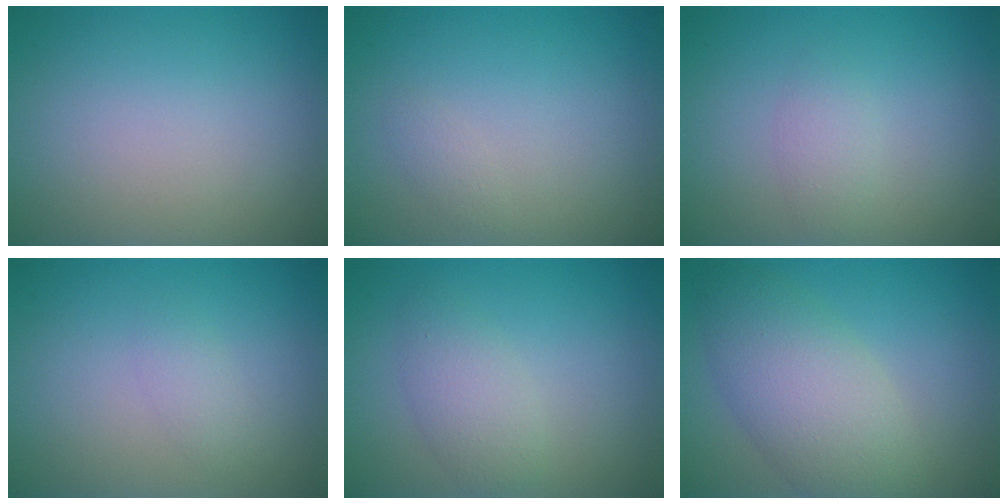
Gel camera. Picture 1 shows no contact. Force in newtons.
{"total": 0.7, "press": 0.7, "slide": 0.0}
{"total": 1.5, "press": 1.5, "slide": 0.0}
{"total": 1.1, "press": 1.1, "slide": 0.0}
{"total": 2.6, "press": 2.6, "slide": 0.1}
{"total": 6.3, "press": 6.3, "slide": 0.4}